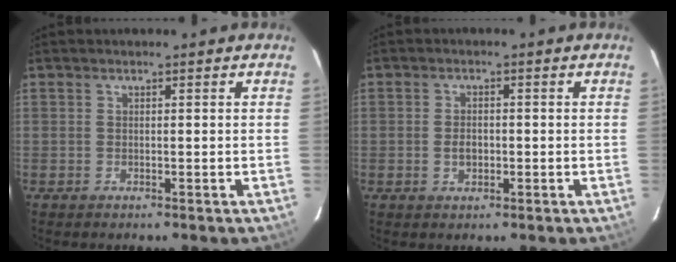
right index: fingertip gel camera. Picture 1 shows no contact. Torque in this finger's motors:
{"motor_torque": [-0.05, 0.04, 0.01, 0.00]}